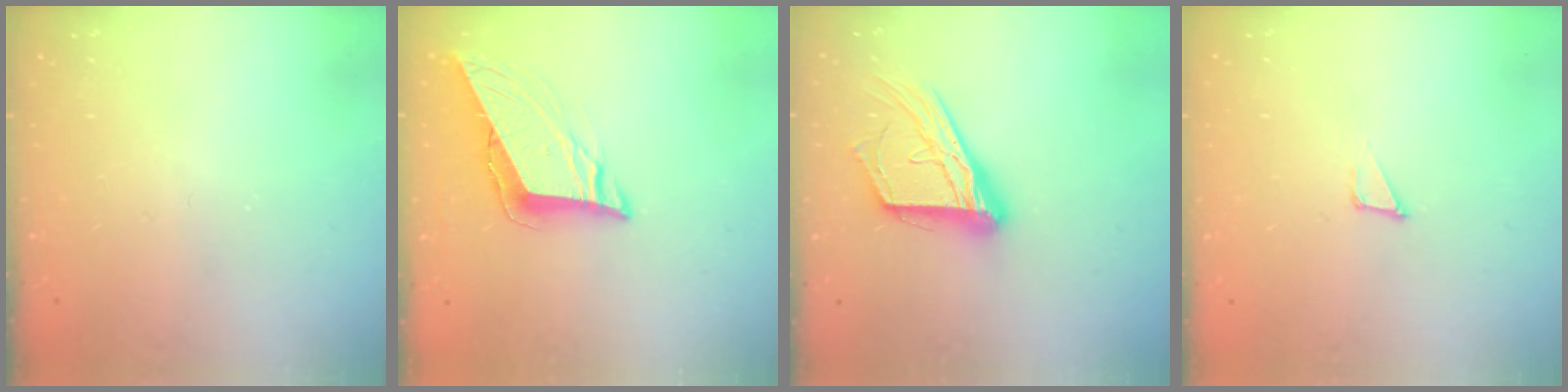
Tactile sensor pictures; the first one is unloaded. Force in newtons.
{"total": 8.9, "press": 8.8, "slide": 1.4}
{"total": 17.9, "press": 17.8, "slide": 1.5}
{"total": 1.2, "press": 1.2, "slide": 0.0}